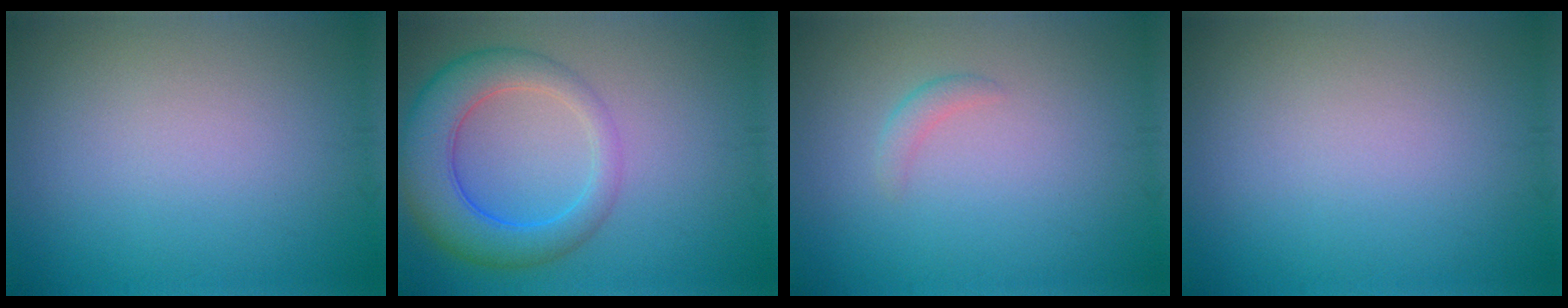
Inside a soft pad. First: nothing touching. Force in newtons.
{"total": 6.4, "press": 6.4, "slide": 0.3}
{"total": 1.0, "press": 1.0, "slide": 0.0}
{"total": 0.0}